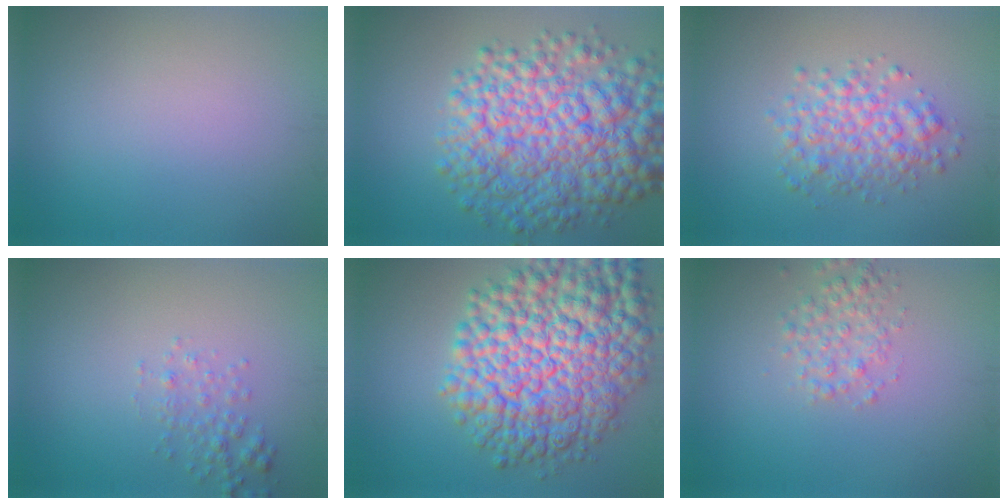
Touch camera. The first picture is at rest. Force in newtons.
{"total": 10.8, "press": 10.8, "slide": 0.3}
{"total": 3.9, "press": 3.9, "slide": 0.1}
{"total": 1.6, "press": 1.6, "slide": 0.1}
{"total": 13.4, "press": 13.4, "slide": 0.4}
{"total": 2.4, "press": 2.4, "slide": 0.1}